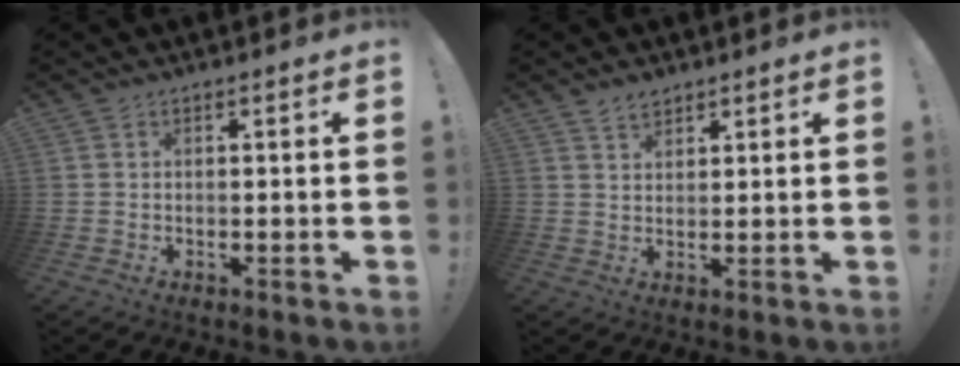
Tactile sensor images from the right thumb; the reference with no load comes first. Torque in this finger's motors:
{"motor_torque": [-0.45, 0.53, 0.16, 0.00, -0.02]}